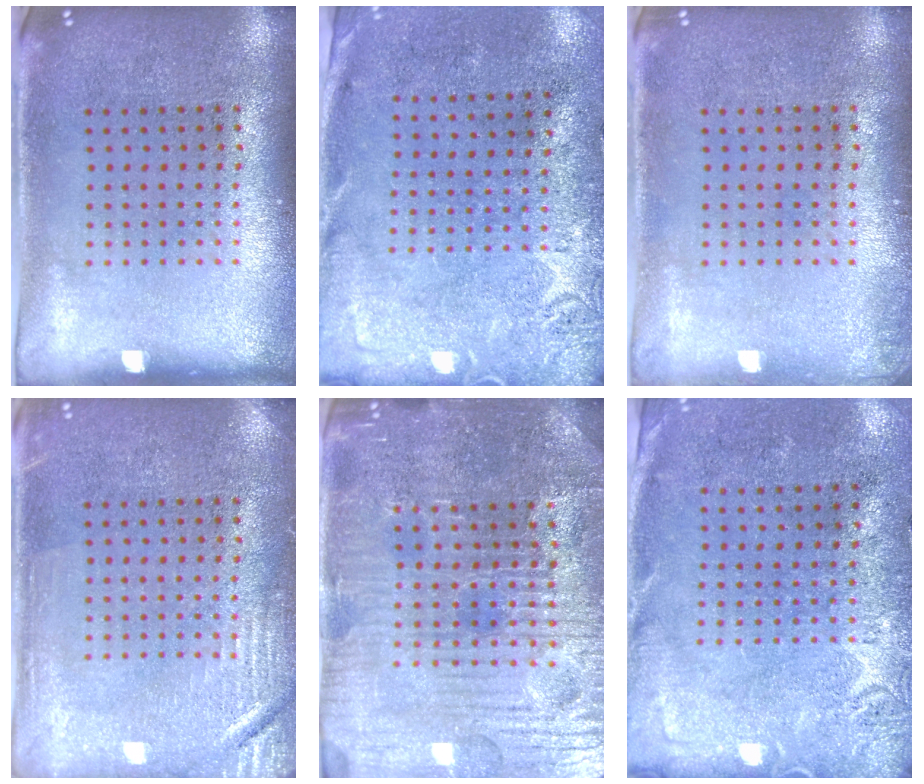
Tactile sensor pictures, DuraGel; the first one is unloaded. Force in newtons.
{"total": 2.8, "press": 2.2, "slide": 1.7}
{"total": 0.6, "press": 0.6, "slide": 0.2}
{"total": 2.9, "press": 2.9, "slide": 0.3}
{"total": 5.3, "press": 5.0, "slide": 1.5}
{"total": 2.6, "press": 2.2, "slide": 1.4}